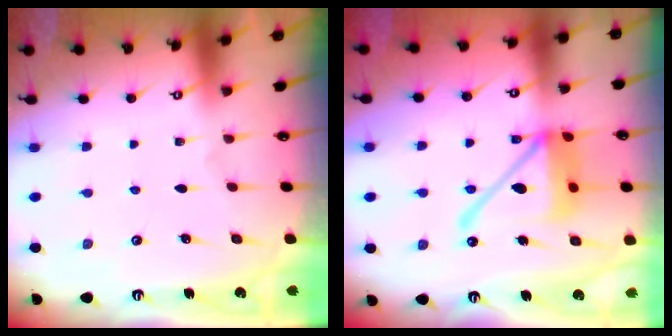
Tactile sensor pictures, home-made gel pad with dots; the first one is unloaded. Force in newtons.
{"total": 16.3, "press": 16.2, "slide": 2.2}